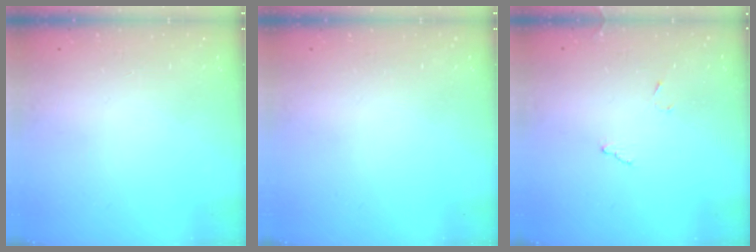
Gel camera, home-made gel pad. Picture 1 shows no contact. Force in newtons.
{"total": 0.0}
{"total": 7.0, "press": 7.0, "slide": 0.4}